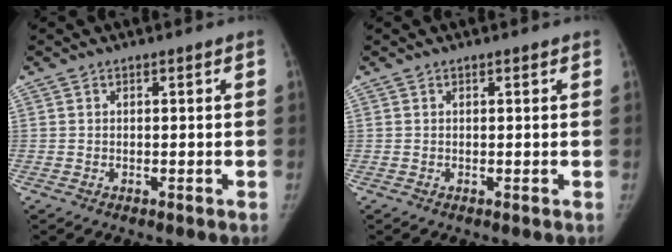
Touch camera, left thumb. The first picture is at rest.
{"total": 0.0}